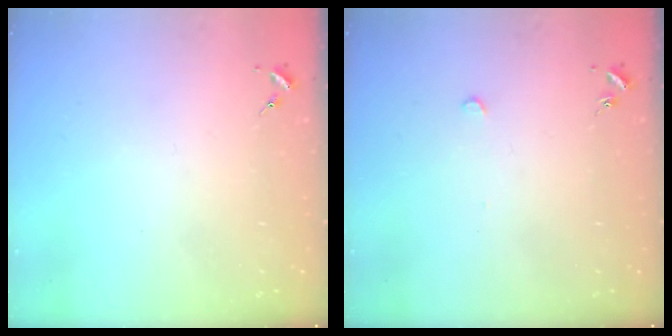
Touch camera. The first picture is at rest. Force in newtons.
{"total": 2.7, "press": 2.6, "slide": 0.3}